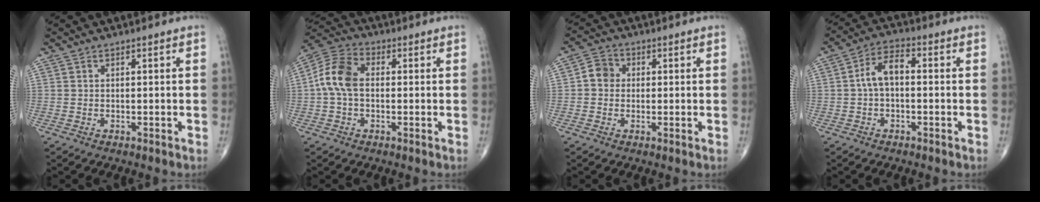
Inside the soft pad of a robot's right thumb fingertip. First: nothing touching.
{"total": 8.9, "force": [0.0, 5.8, 6.8], "torque": [-0.139, 0.026, -0.011]}
{"total": 4.1, "force": [0.0, 3.7, 1.8], "torque": [-0.017, 0.009, -0.008]}
{"total": 6.3, "force": [-0.2, 3.4, 5.3], "torque": [-0.095, 0.026, -0.013]}